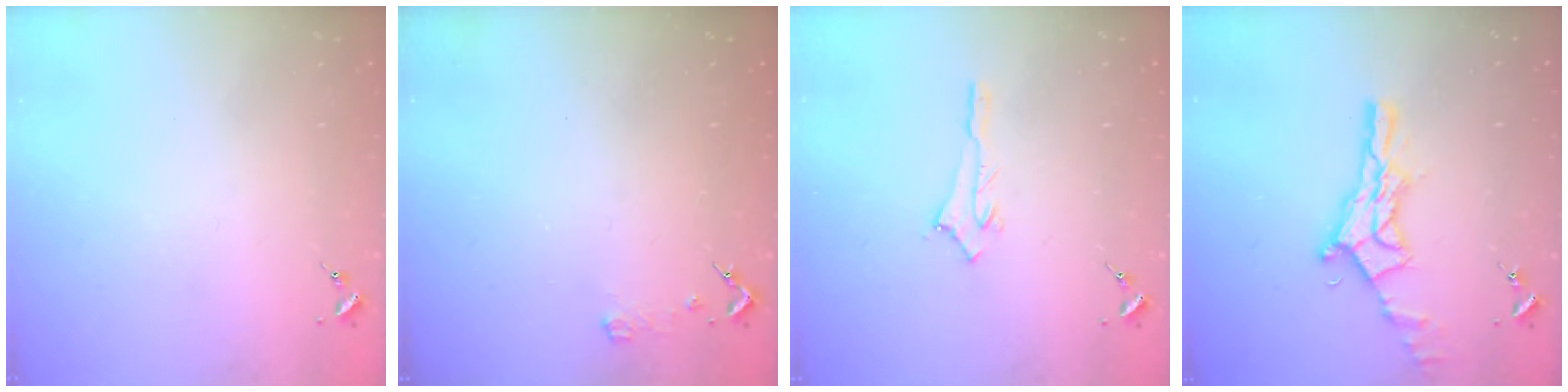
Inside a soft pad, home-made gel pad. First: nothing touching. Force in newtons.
{"total": 2.3, "press": 2.3, "slide": 0.3}
{"total": 2.6, "press": 2.6, "slide": 0.2}
{"total": 14.0, "press": 14.0, "slide": 1.1}